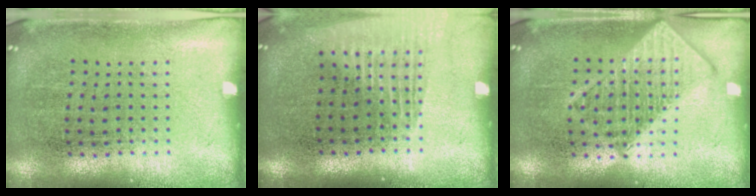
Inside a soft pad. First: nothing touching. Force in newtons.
{"total": 1.3, "press": 1.2, "slide": 0.6}
{"total": 2.7, "press": 2.7, "slide": 0.3}